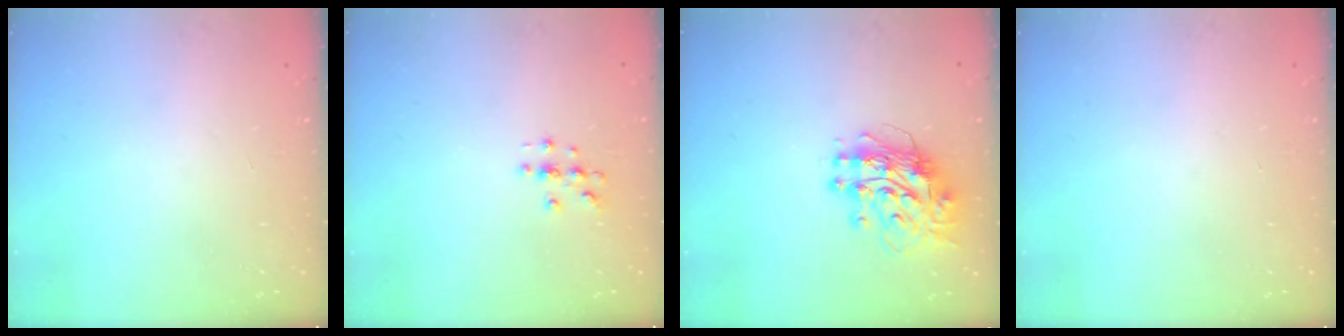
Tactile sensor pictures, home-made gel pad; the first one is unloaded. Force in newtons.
{"total": 3.0, "press": 3.0, "slide": 0.3}
{"total": 12.3, "press": 12.3, "slide": 1.1}
{"total": 0.0}